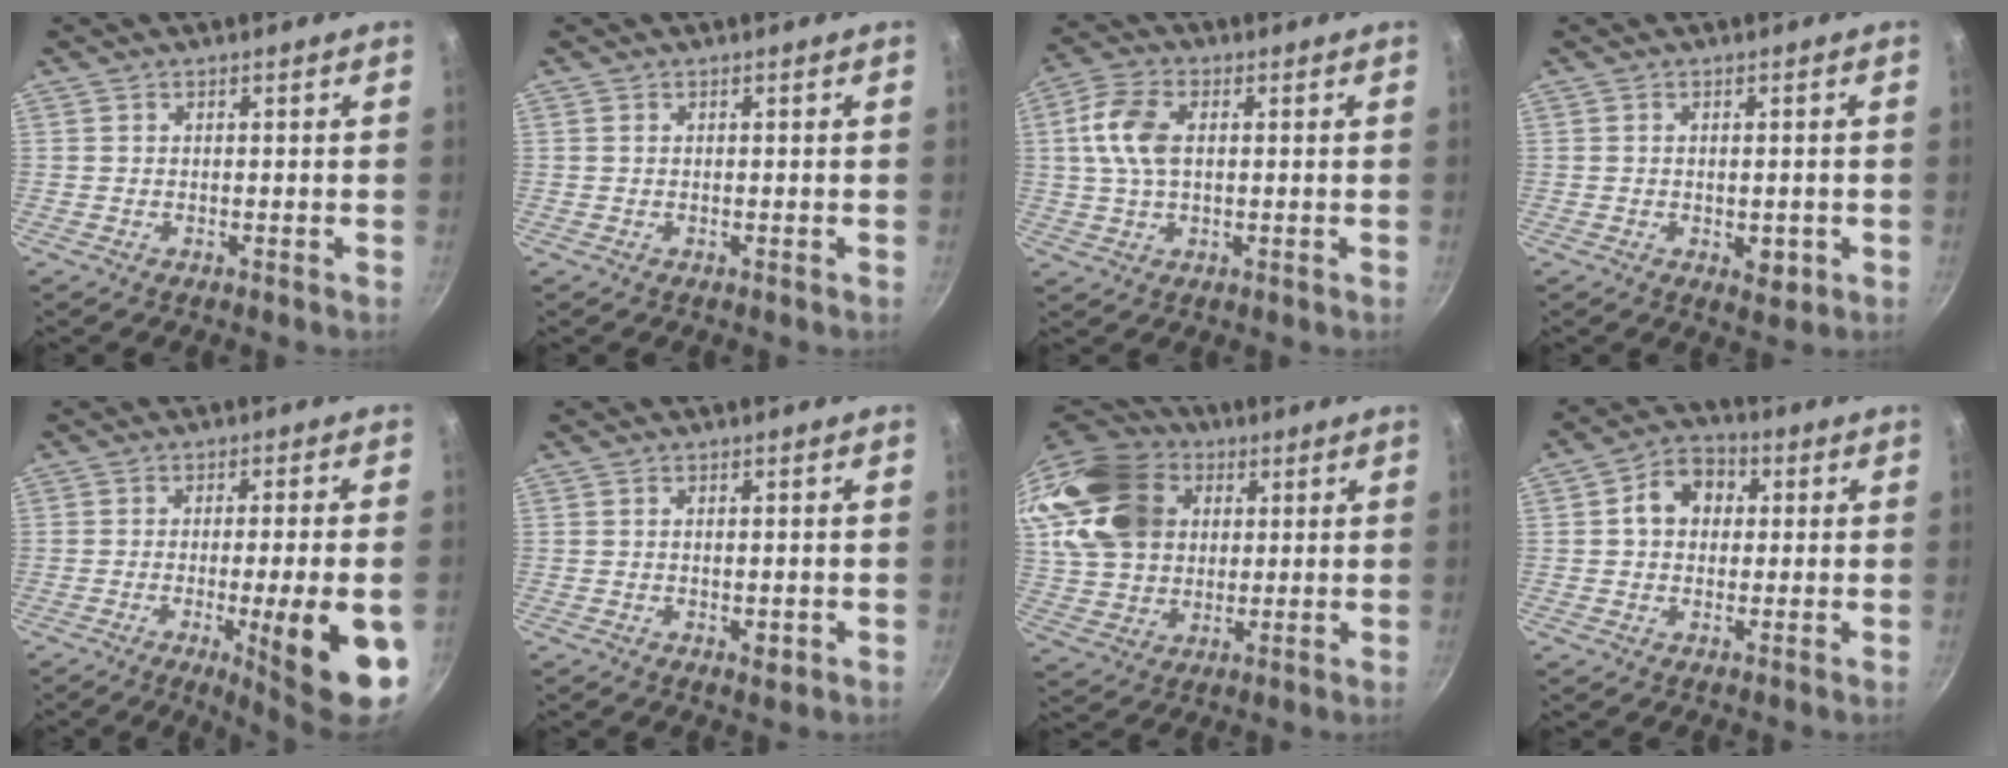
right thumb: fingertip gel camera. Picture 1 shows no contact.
{"total": 0.0}
{"total": 8.7, "force": [1.3, 5.2, 6.9], "torque": [-0.135, 0.015, 0.017]}
{"total": 3.7, "force": [-0.9, 1.9, 3.0], "torque": [-0.040, -0.006, -0.010]}
{"total": 15.5, "force": [-4.8, 2.4, 14.5], "torque": [-0.189, 0.003, -0.060]}
{"total": 2.4, "force": [-0.6, 1.1, 2.0], "torque": [-0.031, -0.005, -0.007]}
{"total": 21.4, "force": [7.7, 16.5, 11.2], "torque": [-0.213, 0.010, 0.148]}
{"total": 8.1, "force": [1.4, 6.4, 4.7], "torque": [-0.042, 0.016, 0.009]}